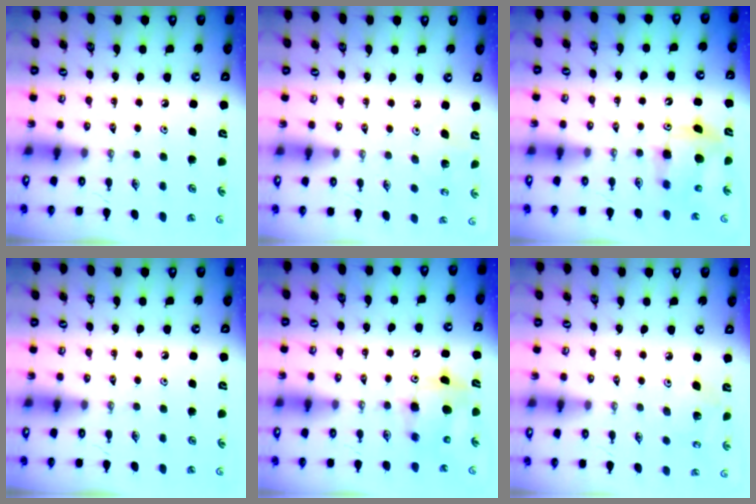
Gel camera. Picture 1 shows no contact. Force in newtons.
{"total": 4.4, "press": 4.4, "slide": 0.4}
{"total": 7.7, "press": 7.7, "slide": 0.3}
{"total": 0.0}
{"total": 8.0, "press": 7.8, "slide": 1.6}
{"total": 4.7, "press": 4.5, "slide": 1.3}